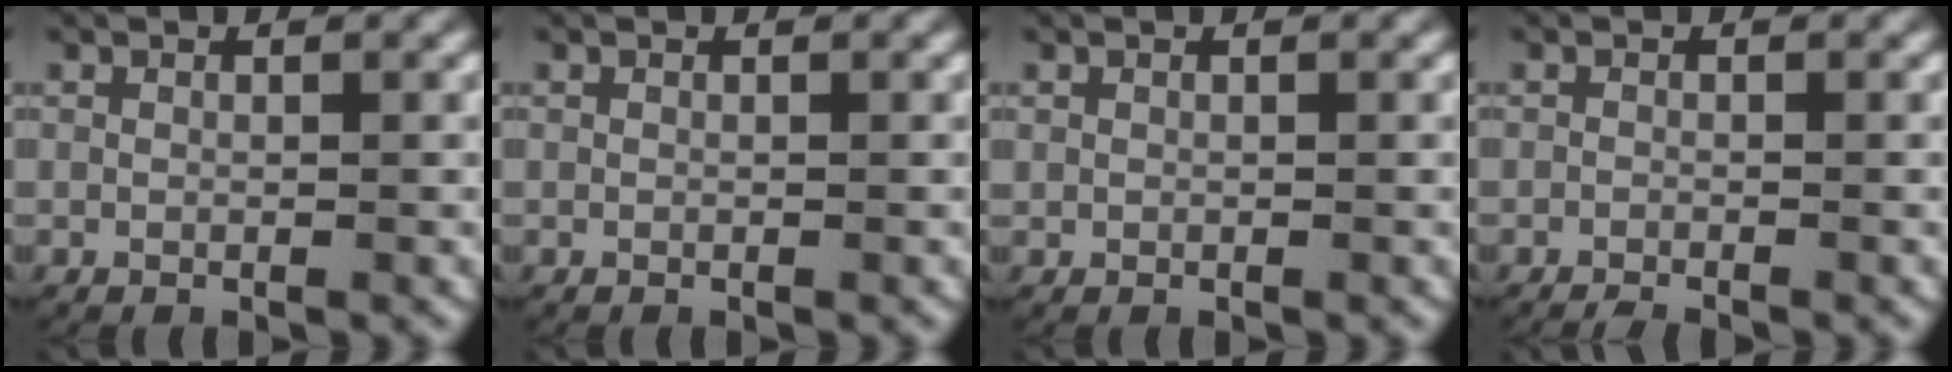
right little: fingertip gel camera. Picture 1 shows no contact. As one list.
[{"total": 0.0}, {"total": 0.0}, {"total": 1.5, "force": [-1.5, 0.2, 0.3], "torque": [-0.005, -0.003, -0.026]}]